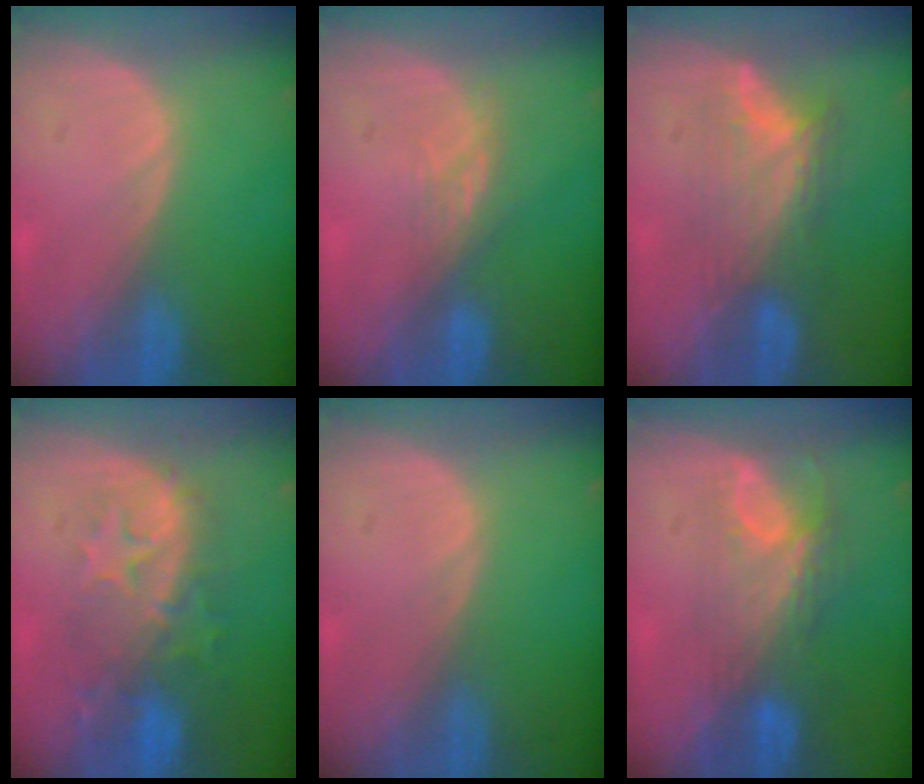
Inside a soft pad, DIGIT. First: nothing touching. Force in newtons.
{"total": 3.0, "press": 2.6, "slide": 1.5}
{"total": 7.0, "press": 6.4, "slide": 2.8}
{"total": 9.5, "press": 8.7, "slide": 4.0}
{"total": 0.0}
{"total": 7.8, "press": 6.8, "slide": 3.8}